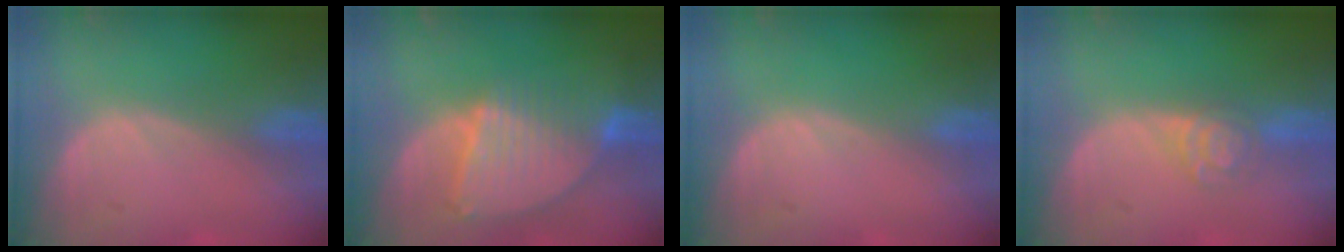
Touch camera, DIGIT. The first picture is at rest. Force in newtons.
{"total": 8.7, "press": 7.5, "slide": 4.3}
{"total": 0.0}
{"total": 4.1, "press": 3.9, "slide": 1.2}